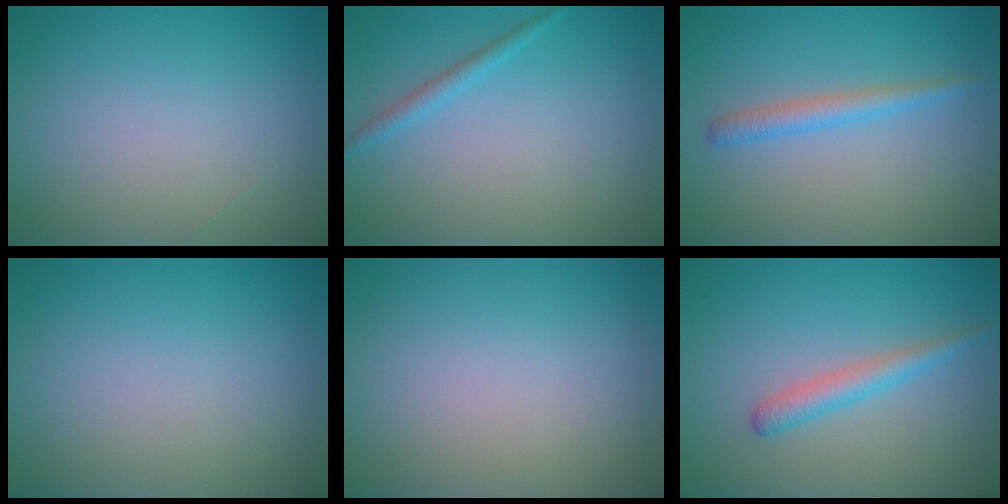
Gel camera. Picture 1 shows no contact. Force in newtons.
{"total": 1.3, "press": 1.3, "slide": 0.1}
{"total": 2.0, "press": 2.0, "slide": 0.0}
{"total": 0.0}
{"total": 0.0}
{"total": 2.1, "press": 2.1, "slide": 0.0}